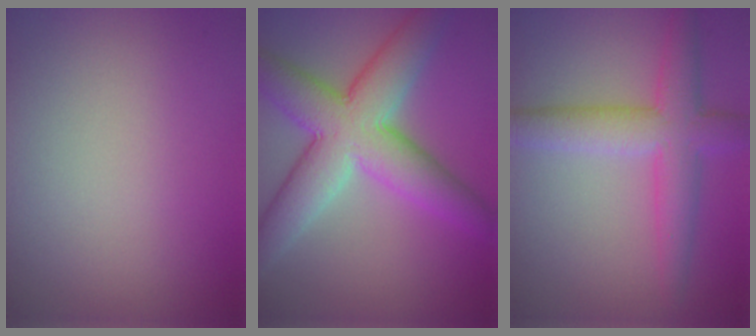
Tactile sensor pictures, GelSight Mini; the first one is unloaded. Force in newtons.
{"total": 9.2, "press": 9.2, "slide": 0.2}
{"total": 5.4, "press": 5.4, "slide": 0.1}